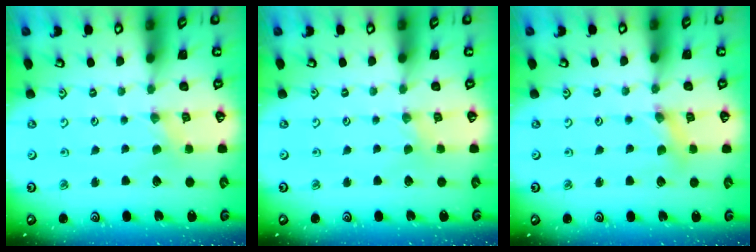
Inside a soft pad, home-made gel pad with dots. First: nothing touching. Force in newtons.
{"total": 1.2, "press": 1.2, "slide": 0.3}
{"total": 2.5, "press": 2.5, "slide": 0.3}